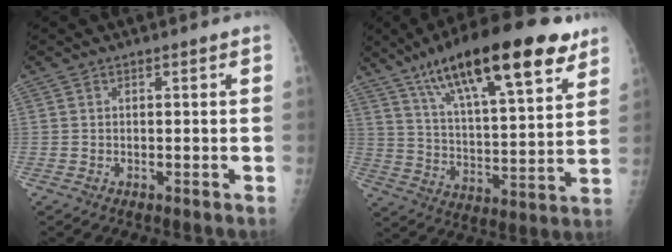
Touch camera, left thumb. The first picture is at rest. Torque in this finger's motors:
{"motor_torque": [0.82, 0.83, 1.53, -1.24, 0.17]}